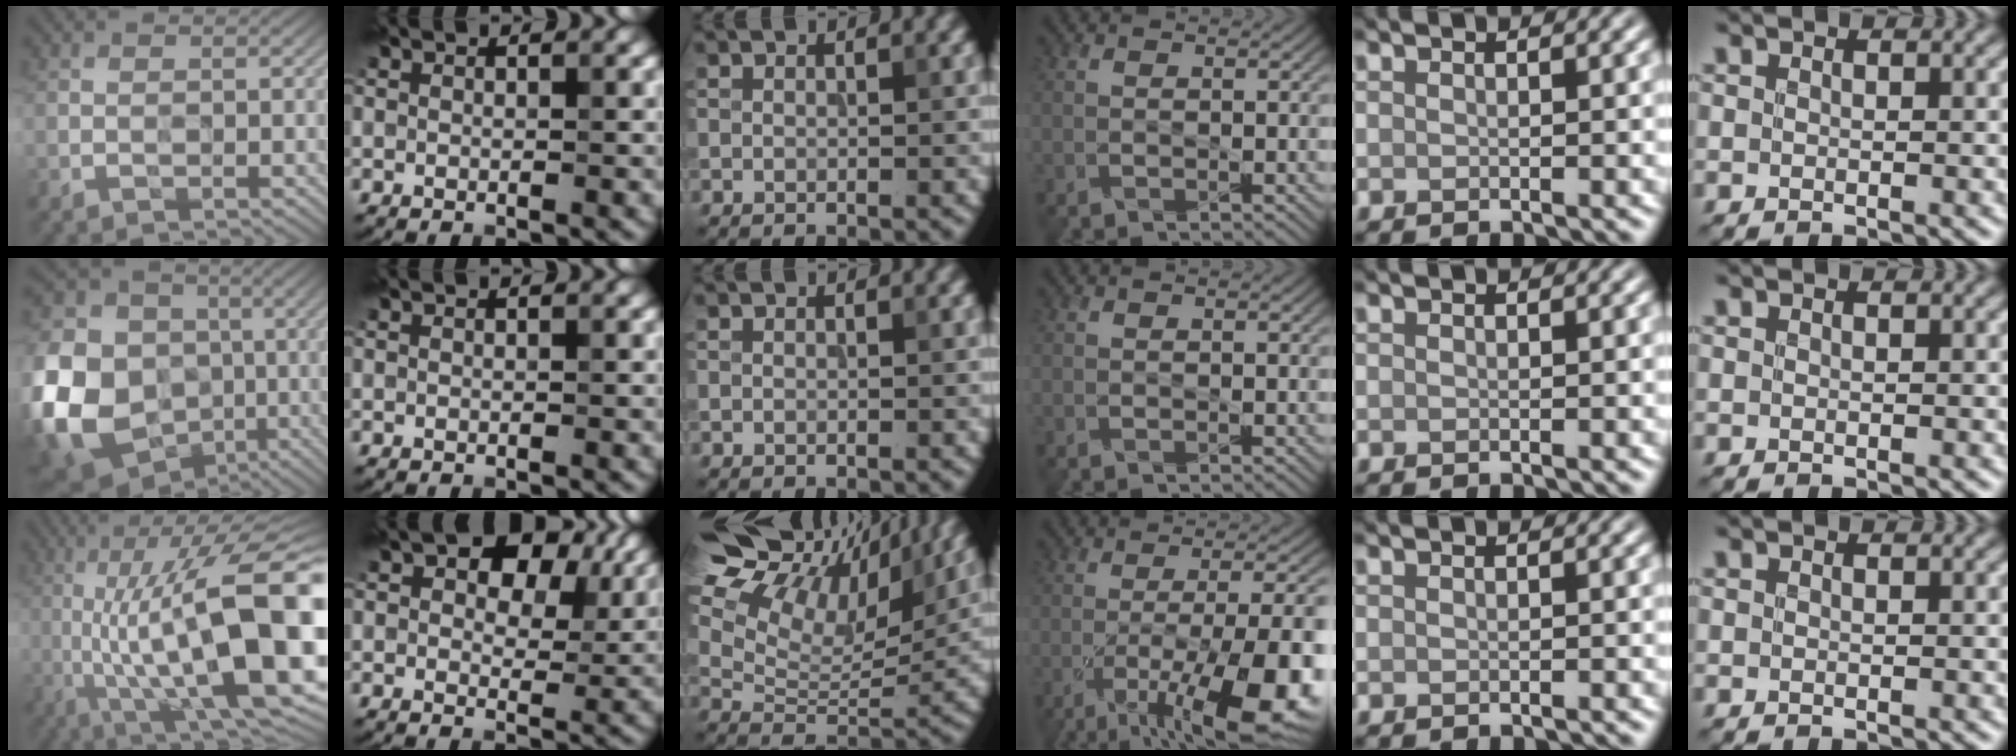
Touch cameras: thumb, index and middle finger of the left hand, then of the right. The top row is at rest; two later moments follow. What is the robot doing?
{"motion": "wipe", "object": "bowl"}